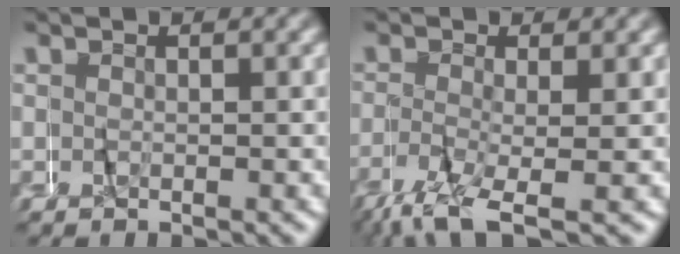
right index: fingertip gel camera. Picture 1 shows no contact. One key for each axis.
{"total": 6.2, "fx": -5.5, "fy": 0.9, "fz": 2.7, "tx": -0.065, "ty": -0.030, "tz": -0.071}